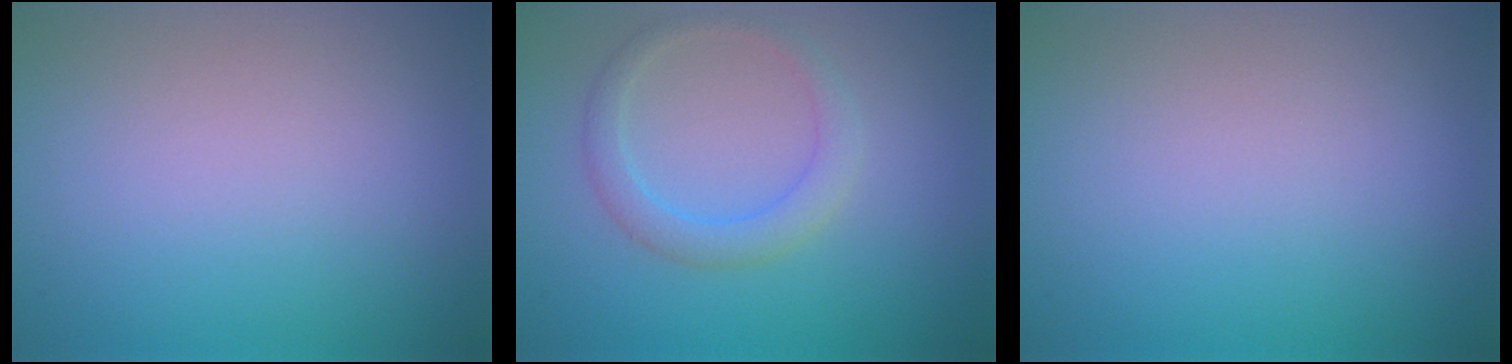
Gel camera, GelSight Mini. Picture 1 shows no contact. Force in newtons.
{"total": 2.4, "press": 2.4, "slide": 0.1}
{"total": 0.0}